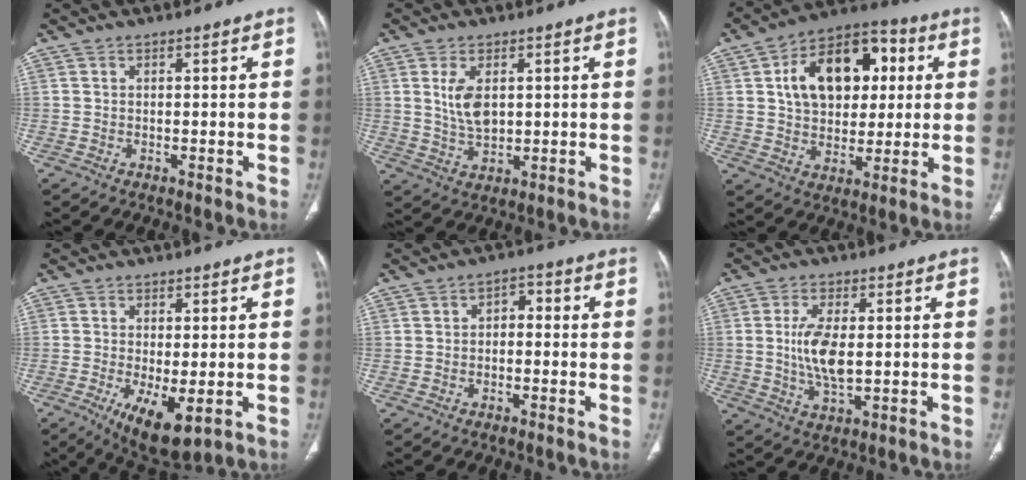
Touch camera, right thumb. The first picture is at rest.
{"total": 6.2, "force": [1.4, 3.4, 5.0], "torque": [-0.096, -0.010, 0.035]}
{"total": 18.5, "force": [4.4, 12.2, 13.3], "torque": [-0.170, 0.013, 0.069]}
{"total": 9.4, "force": [-2.9, 3.7, 8.2], "torque": [-0.134, -0.020, -0.035]}
{"total": 3.1, "force": [-0.3, 1.9, 2.3], "torque": [-0.024, 0.018, -0.014]}
{"total": 8.1, "force": [0.3, 3.4, 7.4], "torque": [-0.155, -0.010, 0.007]}